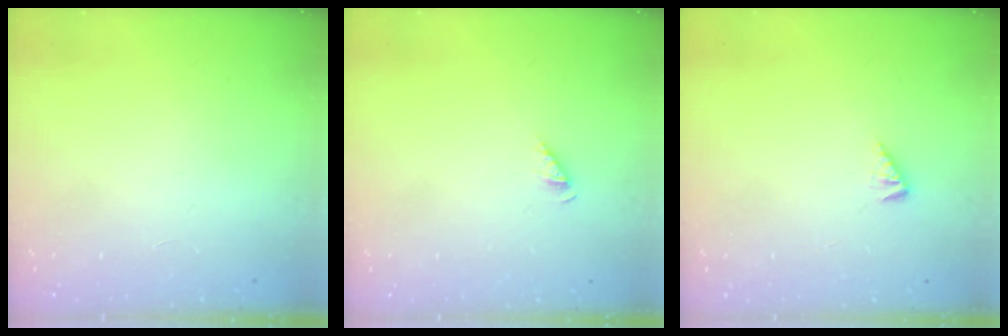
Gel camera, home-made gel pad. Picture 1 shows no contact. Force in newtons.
{"total": 2.1, "press": 2.1, "slide": 0.4}
{"total": 1.4, "press": 1.4, "slide": 0.5}